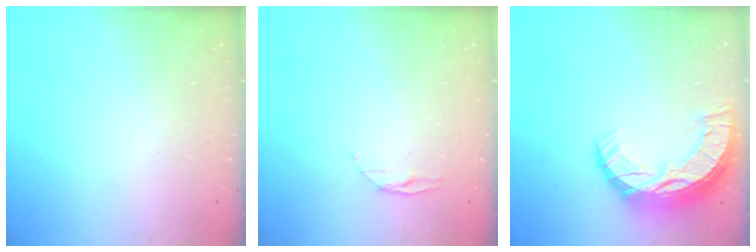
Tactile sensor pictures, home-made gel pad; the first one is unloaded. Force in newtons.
{"total": 3.9, "press": 3.9, "slide": 0.5}
{"total": 14.2, "press": 14.2, "slide": 1.1}